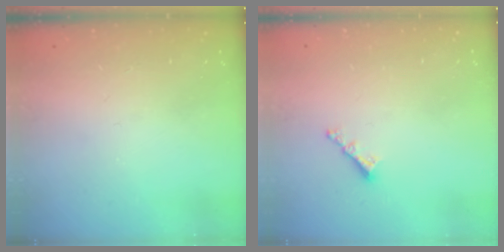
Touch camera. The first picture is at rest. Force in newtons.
{"total": 3.5, "press": 3.5, "slide": 0.3}